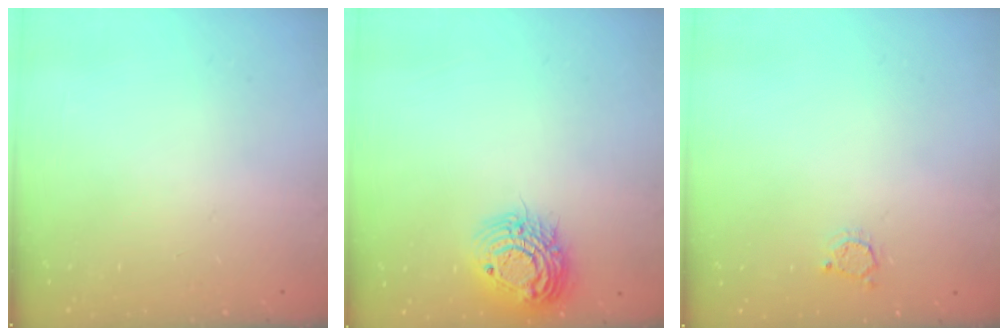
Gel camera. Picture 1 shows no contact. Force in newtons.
{"total": 14.4, "press": 14.4, "slide": 1.0}
{"total": 2.5, "press": 2.5, "slide": 0.3}